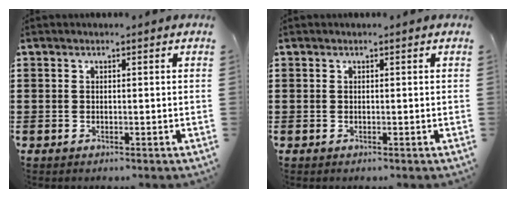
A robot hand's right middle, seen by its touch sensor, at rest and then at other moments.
{"total": 0.0}